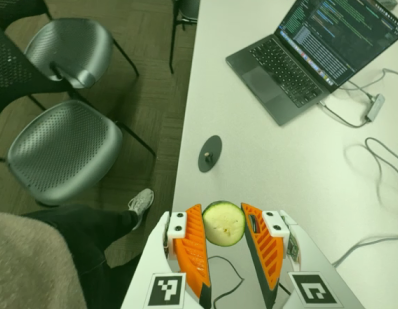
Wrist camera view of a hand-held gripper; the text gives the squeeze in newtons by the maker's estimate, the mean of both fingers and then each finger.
{"total": 8.3, "left": 7.8, "right": 8.7}